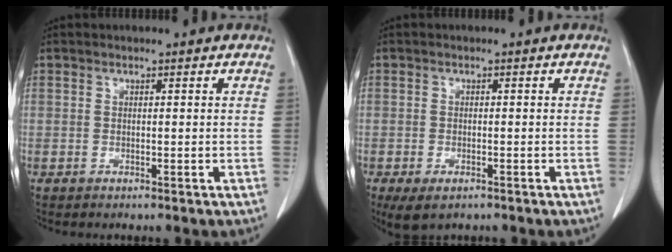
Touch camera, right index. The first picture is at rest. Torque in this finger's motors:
{"motor_torque": [0.31, -0.28, 0.06, 0.01]}